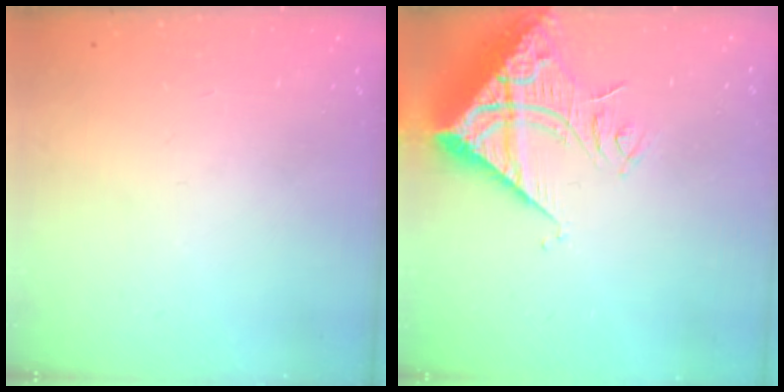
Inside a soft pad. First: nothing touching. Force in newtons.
{"total": 15.4, "press": 15.2, "slide": 1.8}